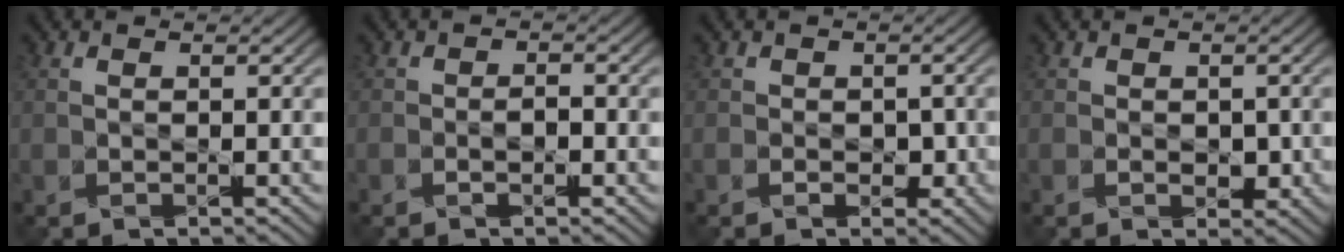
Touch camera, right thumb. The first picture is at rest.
{"total": 1.8, "force": [-1.1, 1.0, 1.0], "torque": [-0.009, 0.000, -0.021]}
{"total": 2.5, "force": [-1.2, 2.1, 0.8], "torque": [-0.005, -0.007, -0.021]}
{"total": 1.8, "force": [-0.7, 1.5, 0.7], "torque": [-0.008, -0.012, -0.012]}